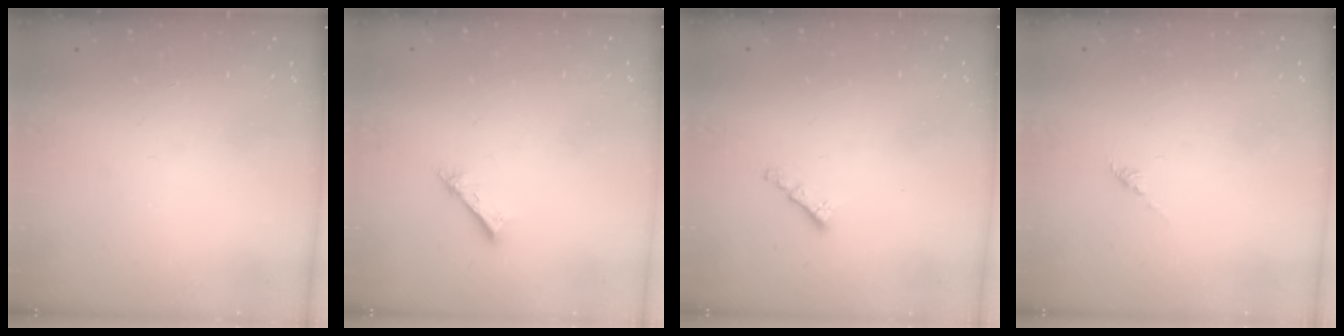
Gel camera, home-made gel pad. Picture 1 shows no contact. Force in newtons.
{"total": 1.2, "press": 1.2, "slide": 0.1}
{"total": 1.2, "press": 1.1, "slide": 0.5}
{"total": 0.0}